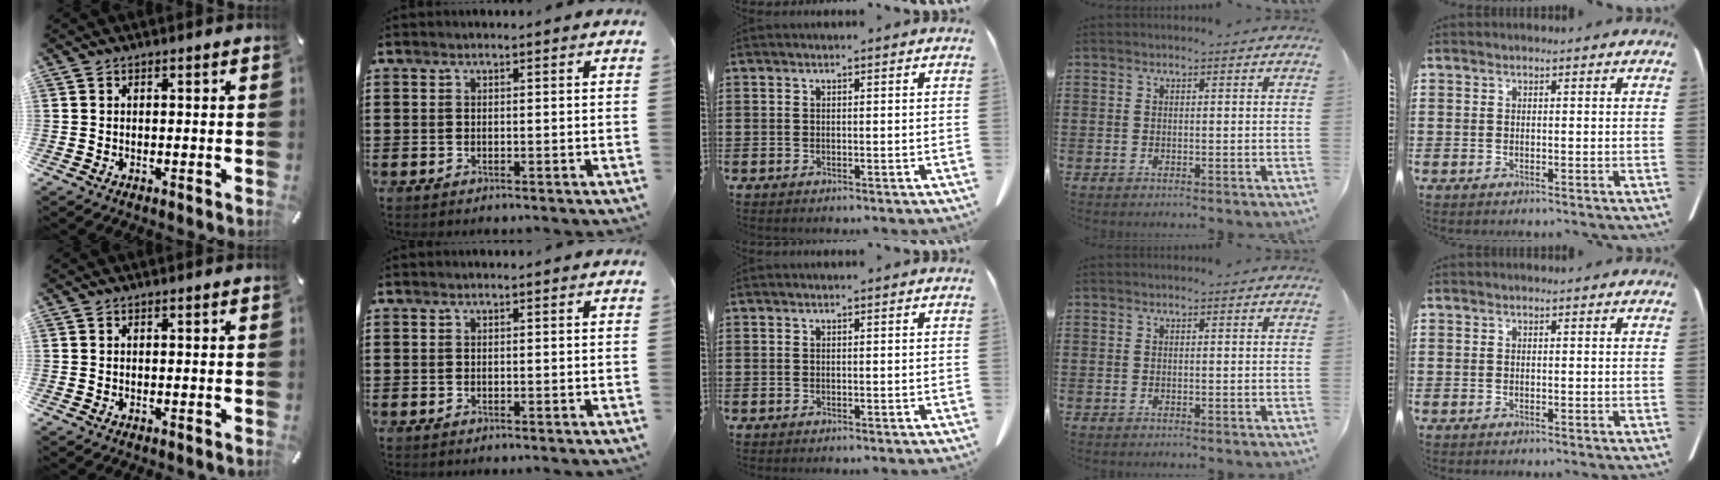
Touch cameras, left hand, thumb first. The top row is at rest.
{}